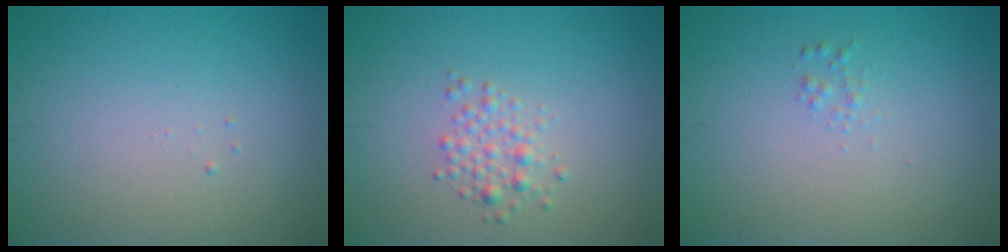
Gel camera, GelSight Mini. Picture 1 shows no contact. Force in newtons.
{"total": 1.9, "press": 1.9, "slide": 0.1}
{"total": 0.7, "press": 0.7, "slide": 0.0}